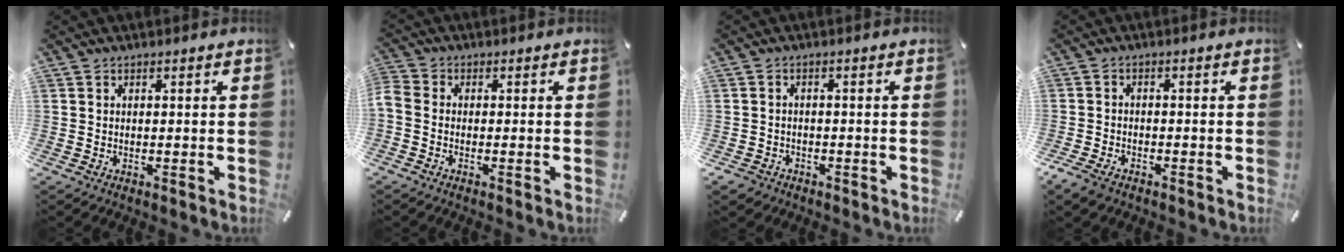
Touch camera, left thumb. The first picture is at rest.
{"total": 1.6, "force": [-0.6, 1.0, 1.1], "torque": [-0.026, 0.003, -0.014]}
{"total": 2.5, "force": [-1.7, 1.7, 0.5], "torque": [-0.015, 0.007, -0.037]}
{"total": 3.3, "force": [-2.3, 1.9, 1.4], "torque": [-0.041, 0.008, -0.049]}